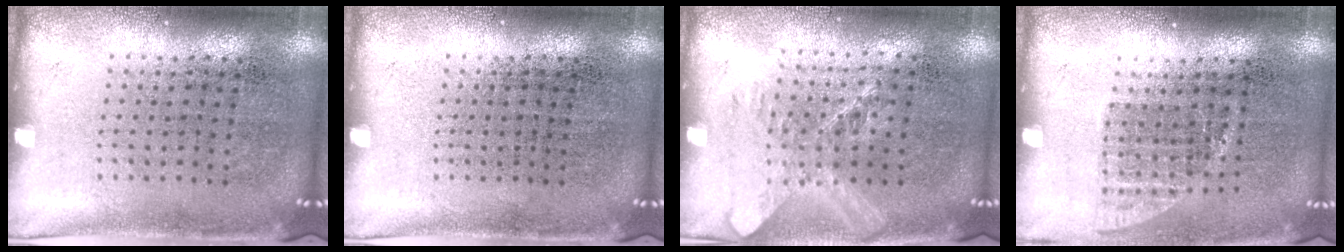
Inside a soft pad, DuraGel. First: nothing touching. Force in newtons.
{"total": 0.0}
{"total": 1.5, "press": 1.3, "slide": 0.7}
{"total": 1.1, "press": 0.9, "slide": 0.6}